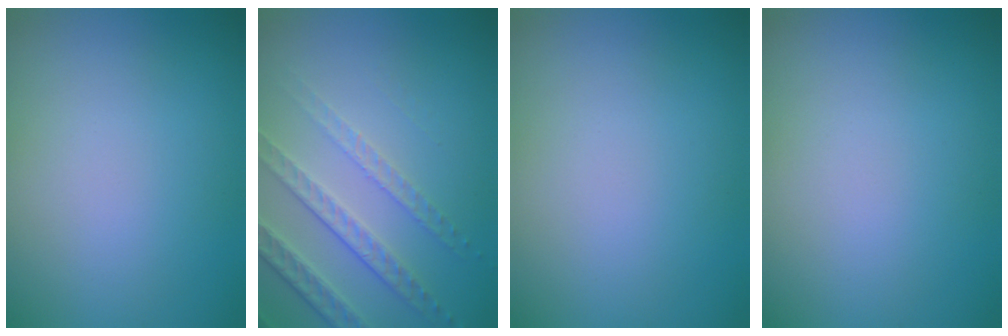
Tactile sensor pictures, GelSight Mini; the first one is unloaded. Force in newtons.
{"total": 4.6, "press": 3.3, "slide": 3.2}
{"total": 0.0}
{"total": 0.0}